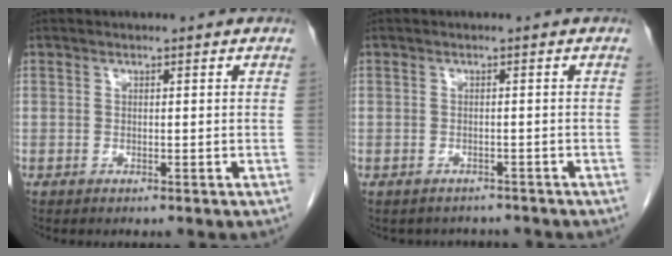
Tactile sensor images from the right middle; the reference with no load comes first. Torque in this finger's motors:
{"motor_torque": [0.01, -0.01, 0.00, 0.00]}